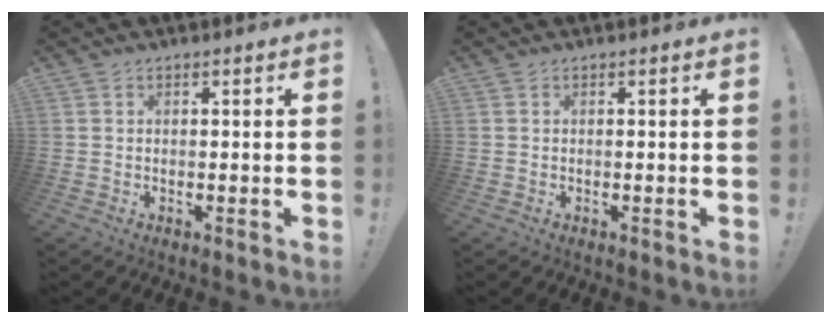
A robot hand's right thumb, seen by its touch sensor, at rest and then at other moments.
{"total": 0.0}